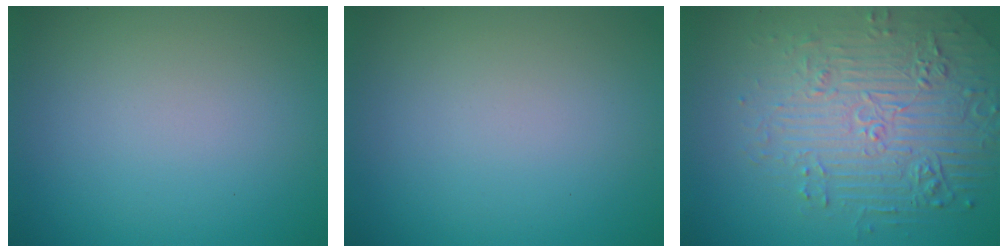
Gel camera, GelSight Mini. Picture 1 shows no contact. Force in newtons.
{"total": 0.0}
{"total": 6.7, "press": 5.2, "slide": 4.2}